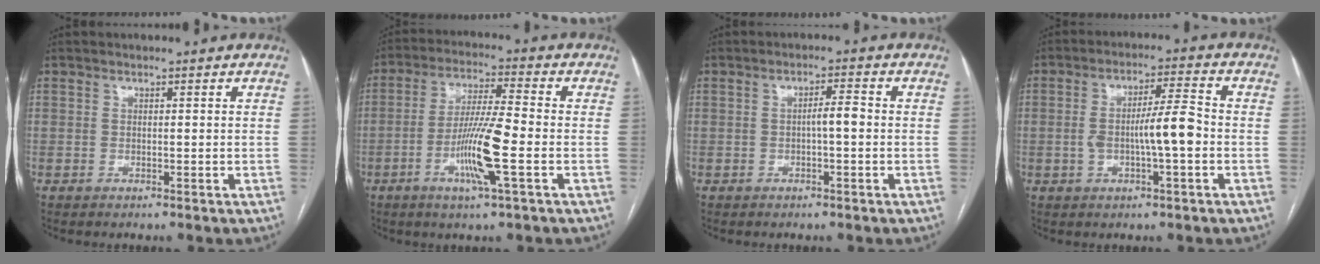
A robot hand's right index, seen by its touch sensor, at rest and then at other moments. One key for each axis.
{"total": 10.3, "fx": -3.1, "fy": 0.0, "fz": 9.9, "tx": -0.193, "ty": -0.008, "tz": -0.062}
{"total": 2.7, "fx": -0.3, "fy": 0.4, "fz": 2.7, "tx": -0.043, "ty": 0.005, "tz": -0.006}
{"total": 7.5, "fx": -1.1, "fy": 0.9, "fz": 7.4, "tx": -0.132, "ty": 0.011, "tz": -0.020}